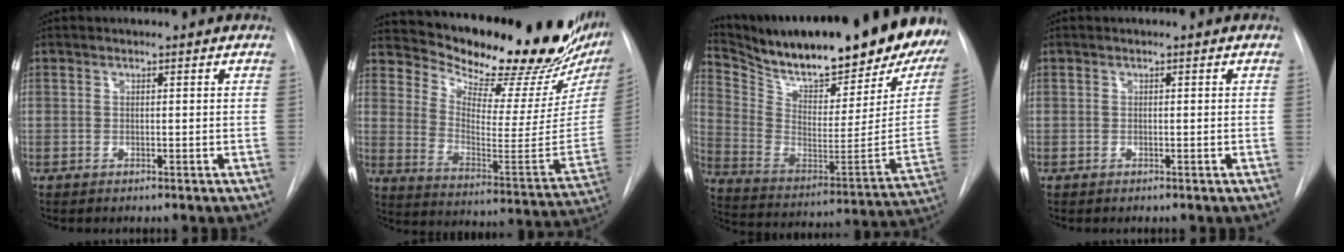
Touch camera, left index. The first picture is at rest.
{"total": 26.4, "force": [22.9, 4.6, 12.2], "torque": [-0.193, -0.085, 0.305]}
{"total": 31.3, "force": [26.0, 5.6, 16.5], "torque": [-0.292, -0.075, 0.372]}
{"total": 0.0}